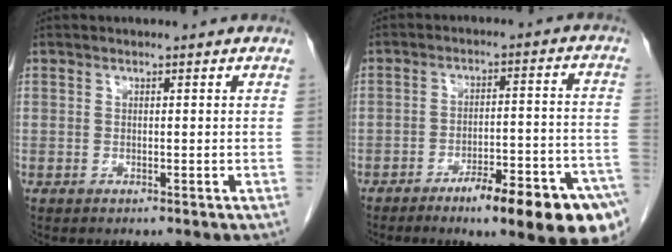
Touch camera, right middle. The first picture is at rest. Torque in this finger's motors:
{"motor_torque": [1.11, -1.03, 0.30, 0.10]}